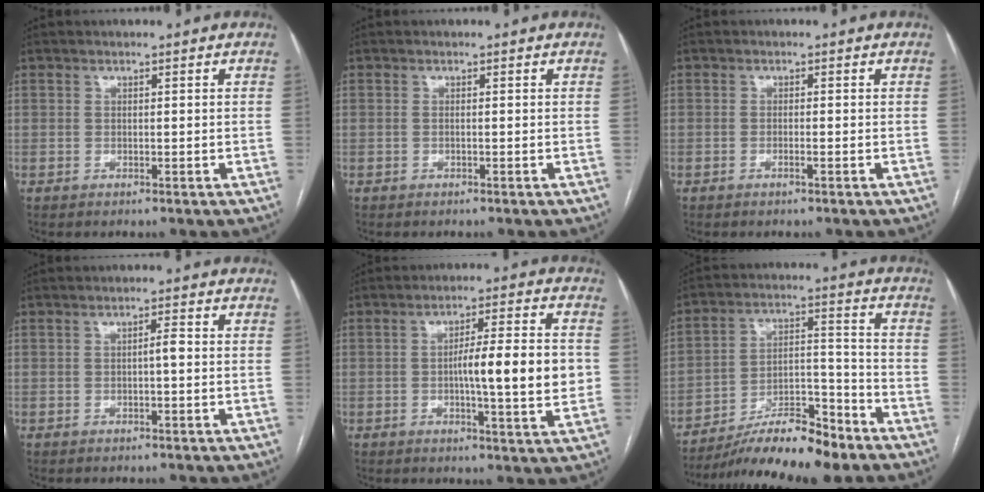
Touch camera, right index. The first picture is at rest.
{"total": 0.0}
{"total": 0.9, "force": [-0.5, 0.0, 0.7], "torque": [-0.017, 0.000, -0.007]}
{"total": 1.6, "force": [-0.2, 0.2, 1.6], "torque": [-0.025, 0.004, -0.004]}
{"total": 11.1, "force": [-0.7, 0.9, 11.1], "torque": [-0.170, 0.006, -0.014]}
{"total": 13.9, "force": [-11.4, 2.1, 7.7], "torque": [-0.120, 0.014, -0.192]}